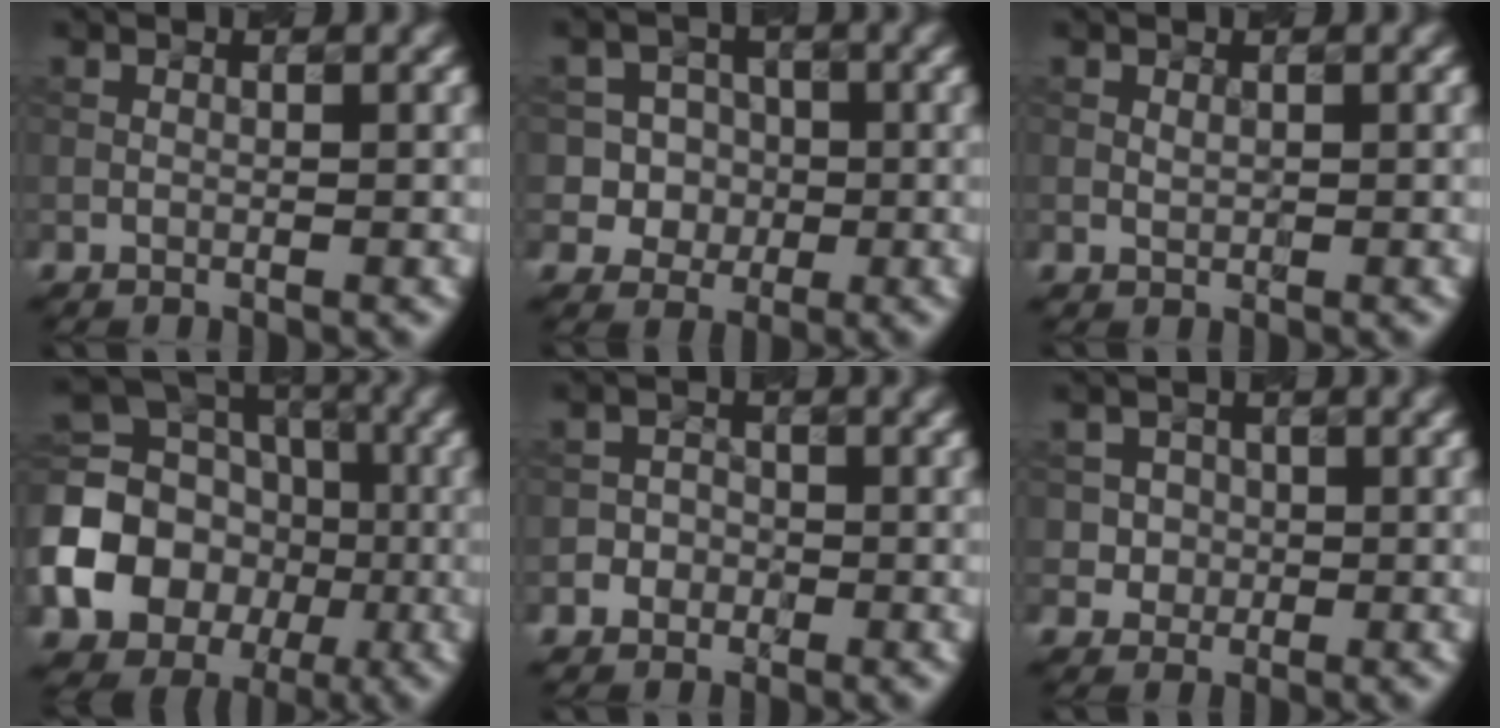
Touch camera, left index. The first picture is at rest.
{"total": 4.9, "force": [-0.2, 4.7, 1.1], "torque": [-0.006, 0.022, -0.012]}
{"total": 0.6, "force": [0.2, 0.4, 0.4], "torque": [-0.008, -0.002, 0.004]}
{"total": 14.5, "force": [-3.3, 12.8, 6.1], "torque": [-0.141, -0.023, -0.080]}
{"total": 2.5, "force": [-1.2, 2.2, 0.4], "torque": [0.018, 0.005, -0.029]}
{"total": 2.8, "force": [0.1, 2.7, 0.6], "torque": [0.003, 0.003, 0.005]}